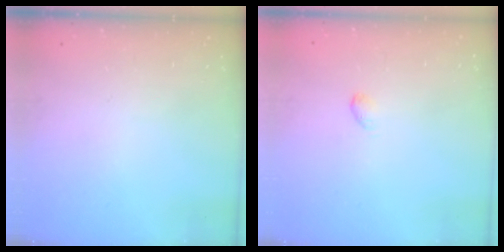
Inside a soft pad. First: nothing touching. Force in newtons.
{"total": 2.8, "press": 2.7, "slide": 0.5}